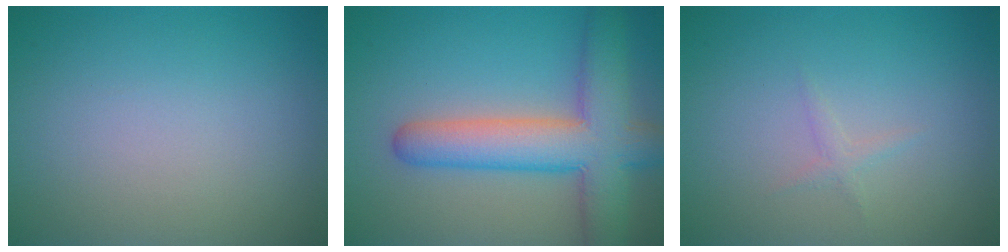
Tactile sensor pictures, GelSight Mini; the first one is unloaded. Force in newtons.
{"total": 8.0, "press": 8.0, "slide": 0.6}
{"total": 0.7, "press": 0.7, "slide": 0.0}